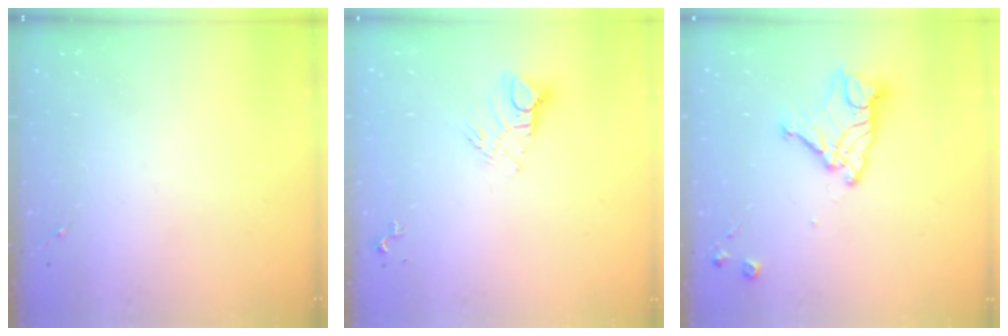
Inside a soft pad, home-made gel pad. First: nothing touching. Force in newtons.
{"total": 6.8, "press": 6.8, "slide": 0.5}
{"total": 13.7, "press": 13.7, "slide": 1.3}